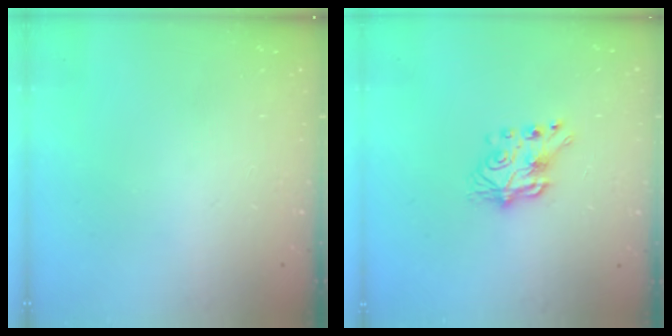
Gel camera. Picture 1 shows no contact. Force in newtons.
{"total": 7.0, "press": 7.0, "slide": 0.2}